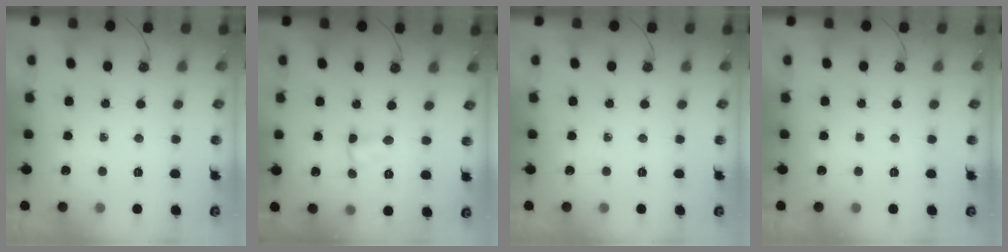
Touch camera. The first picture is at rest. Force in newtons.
{"total": 1.7, "press": 1.7, "slide": 0.3}
{"total": 0.0}
{"total": 0.0}